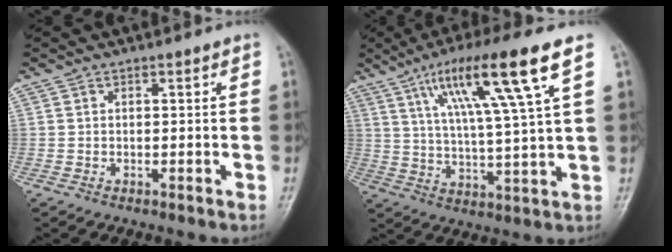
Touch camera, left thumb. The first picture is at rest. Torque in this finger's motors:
{"motor_torque": [0.50, 0.45, 1.79, -0.98, 0.17]}